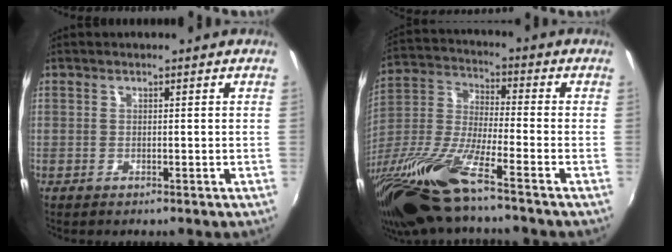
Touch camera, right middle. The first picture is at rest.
{"total": 17.7, "force": [-13.0, 1.3, 12.1], "torque": [-0.254, -0.037, -0.259]}